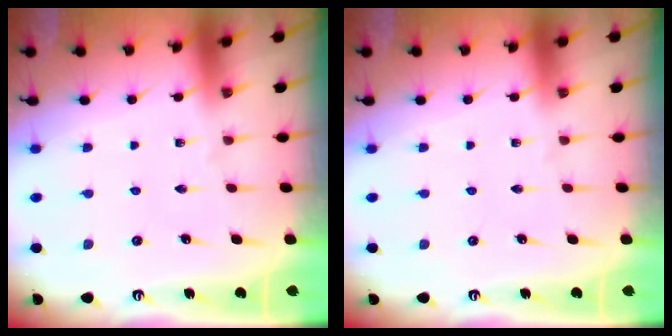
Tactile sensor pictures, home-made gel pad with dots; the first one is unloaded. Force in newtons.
{"total": 0.0}